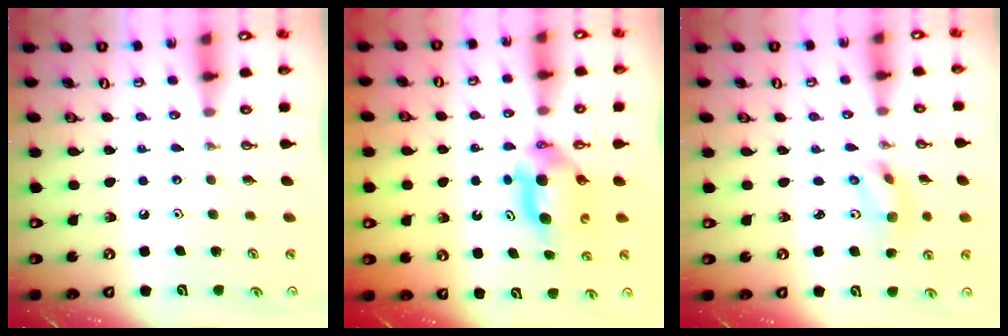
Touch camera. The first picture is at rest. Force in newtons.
{"total": 5.7, "press": 5.4, "slide": 1.9}
{"total": 5.5, "press": 3.6, "slide": 4.2}